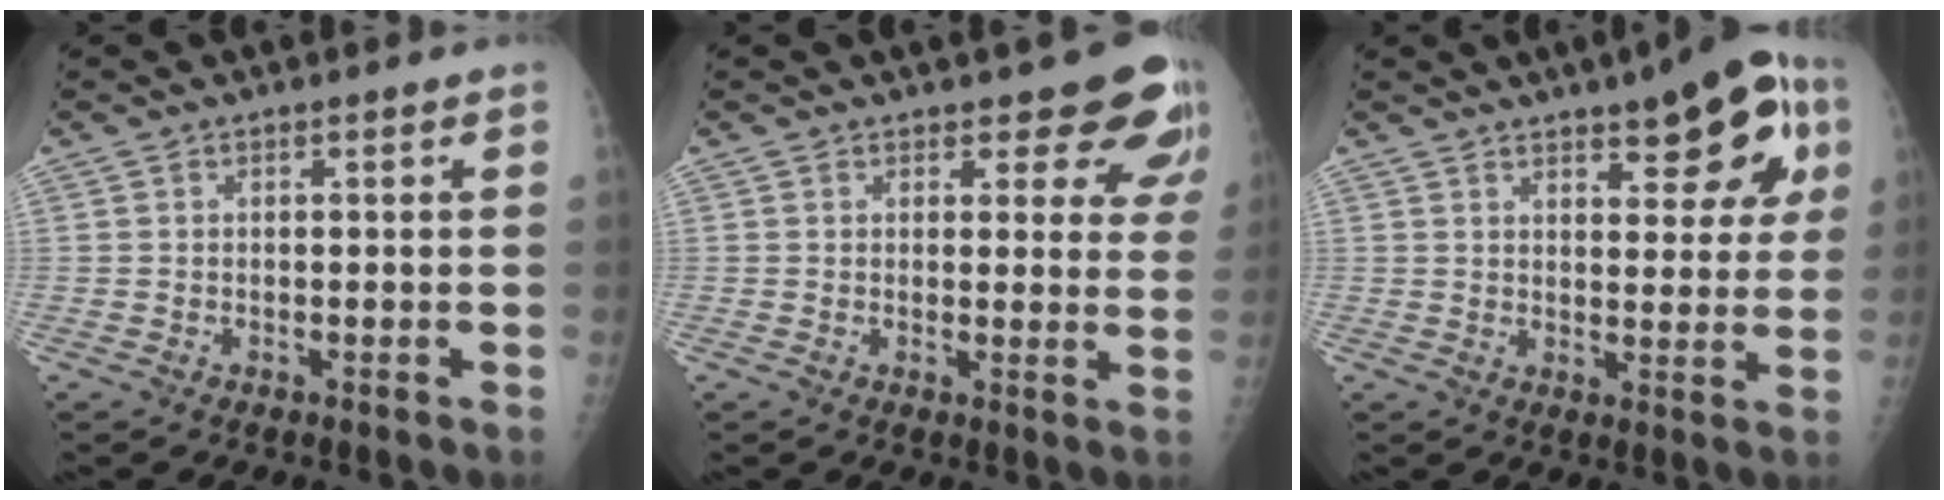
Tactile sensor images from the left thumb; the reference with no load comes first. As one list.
[{"total": 9.6, "force": [7.4, 3.8, 4.7], "torque": [-0.009, -0.038, 0.071]}, {"total": 14.1, "force": [6.7, 5.4, 11.2], "torque": [-0.100, -0.012, 0.083]}]